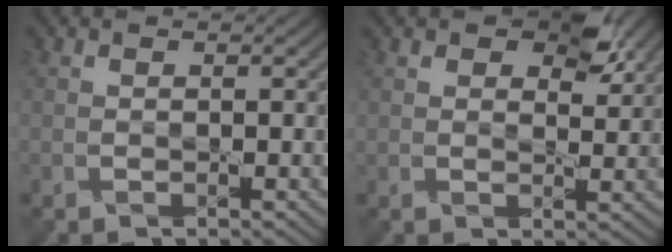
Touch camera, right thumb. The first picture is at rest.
{"total": 5.0, "force": [3.0, 2.7, 2.9], "torque": [-0.038, -0.009, 0.046]}